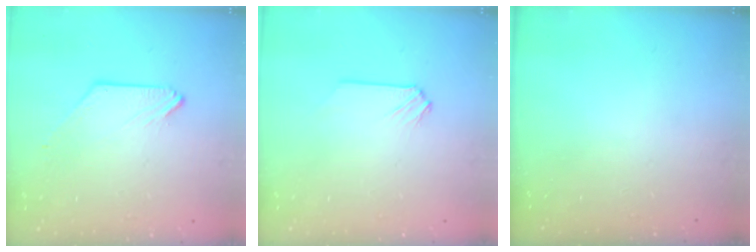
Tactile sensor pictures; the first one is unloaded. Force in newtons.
{"total": 0.0}
{"total": 0.0}